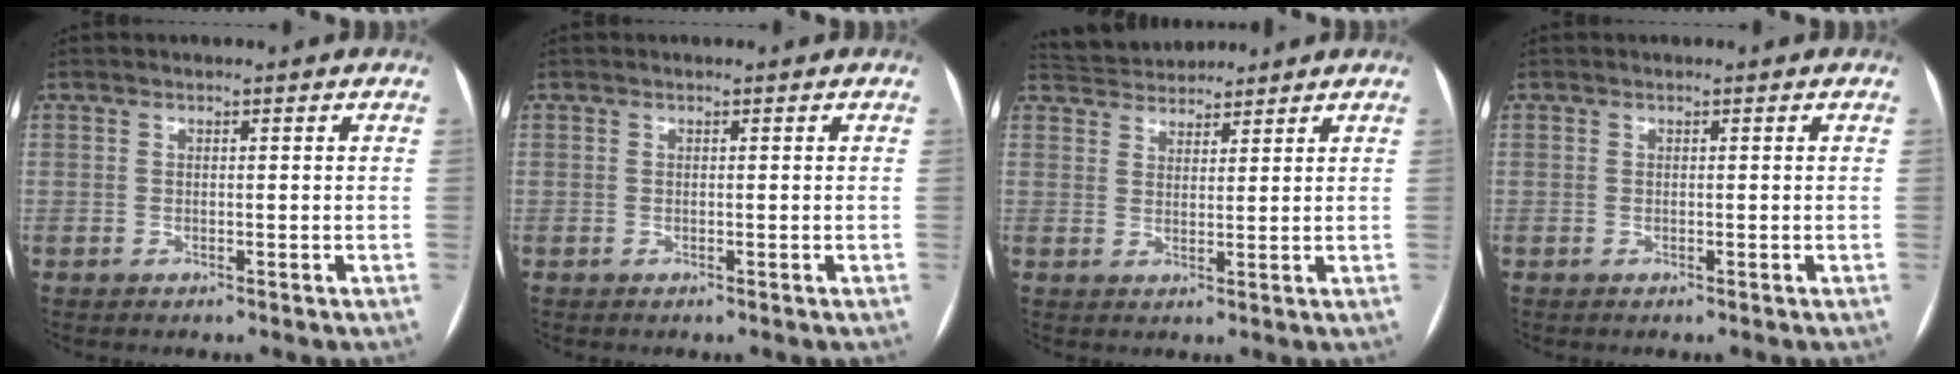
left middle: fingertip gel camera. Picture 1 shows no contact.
{"total": 0.0}
{"total": 7.0, "force": [6.6, 1.9, 1.2], "torque": [-0.024, 0.032, 0.110]}
{"total": 0.0}